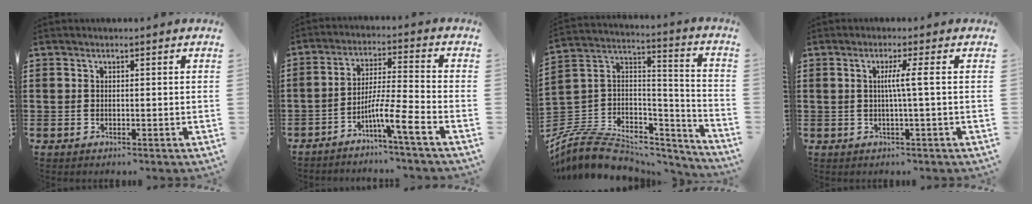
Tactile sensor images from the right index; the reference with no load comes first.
{"total": 7.3, "force": [-4.6, 0.0, 5.7], "torque": [-0.110, -0.007, -0.089]}
{"total": 8.5, "force": [-6.5, 4.5, 3.0], "torque": [-0.068, 0.012, -0.125]}
{"total": 3.4, "force": [0.1, -0.5, 3.3], "torque": [-0.062, -0.004, -0.004]}